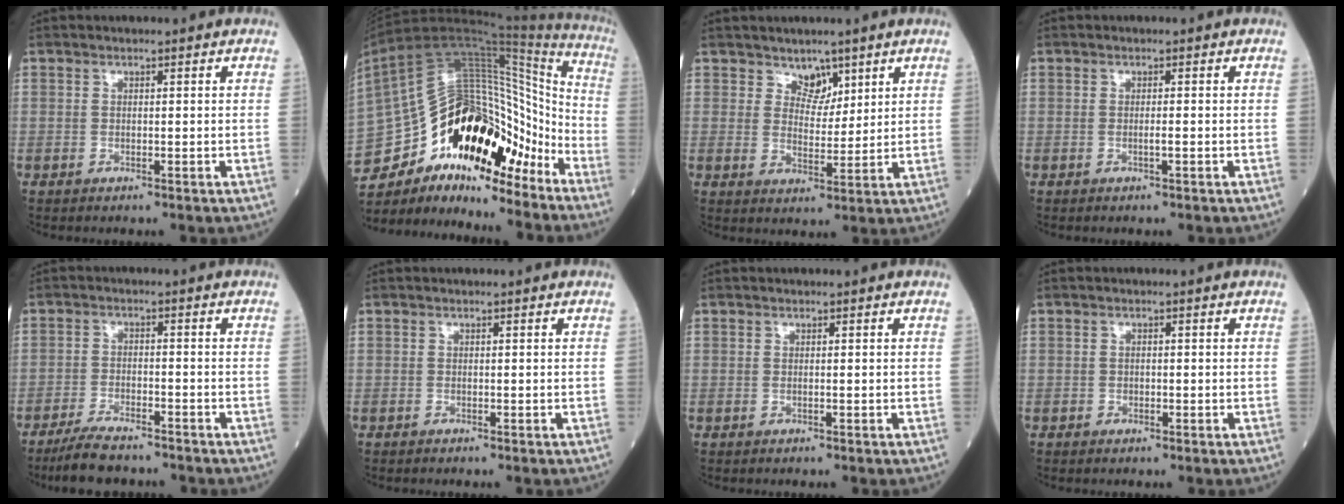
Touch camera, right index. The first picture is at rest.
{"total": 28.3, "force": [-19.1, 10.9, 17.8], "torque": [-0.348, 0.033, -0.312]}
{"total": 3.8, "force": [2.9, 2.3, 1.1], "torque": [-0.011, -0.006, 0.051]}
{"total": 0.8, "force": [-0.3, 0.0, 0.8], "torque": [-0.016, 0.000, -0.005]}
{"total": 7.5, "force": [-6.5, 1.4, 3.4], "torque": [-0.062, -0.018, -0.112]}
{"total": 0.0}
{"total": 0.0}
{"total": 0.6, "force": [-0.3, 0.5, 0.2], "torque": [-0.001, 0.002, -0.007]}